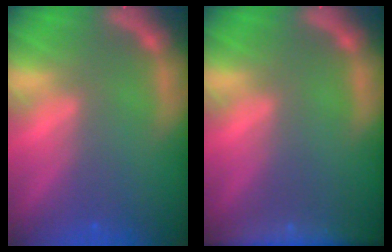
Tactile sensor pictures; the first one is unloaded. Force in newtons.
{"total": 7.0}